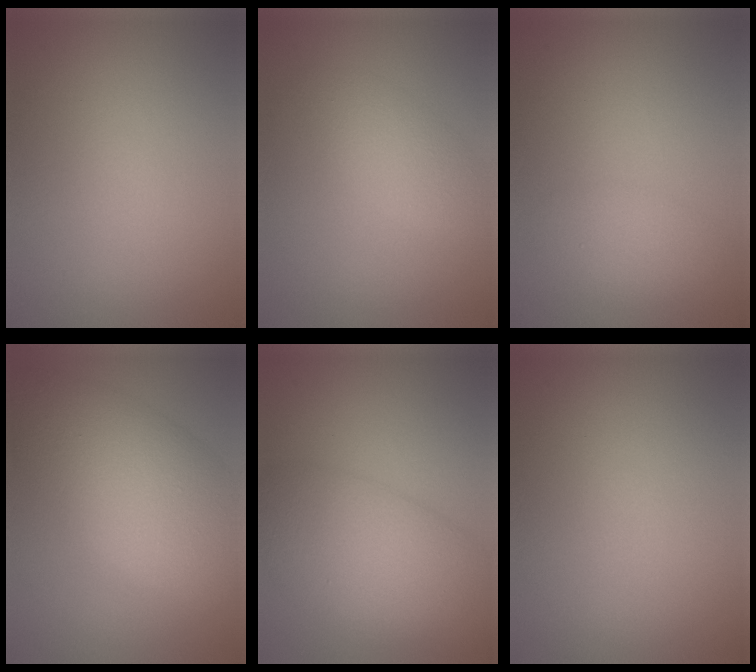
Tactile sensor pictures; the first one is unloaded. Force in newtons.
{"total": 2.4, "press": 2.4, "slide": 0.0}
{"total": 1.8, "press": 1.8, "slide": 0.0}
{"total": 9.0, "press": 9.0, "slide": 0.3}
{"total": 6.8, "press": 6.8, "slide": 0.1}
{"total": 0.0}